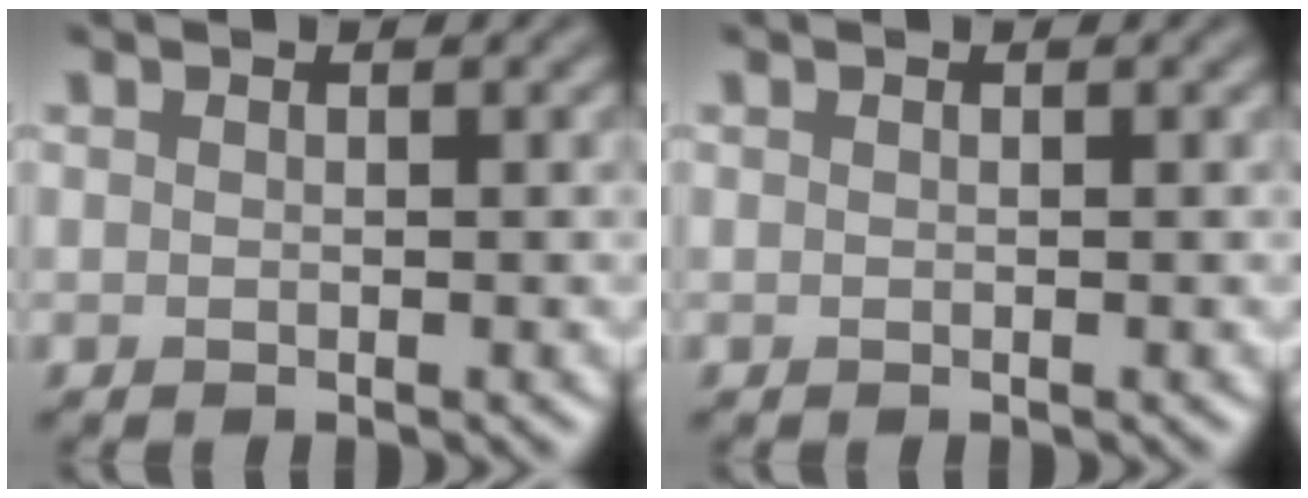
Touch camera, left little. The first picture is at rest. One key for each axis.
{"total": 0.0}